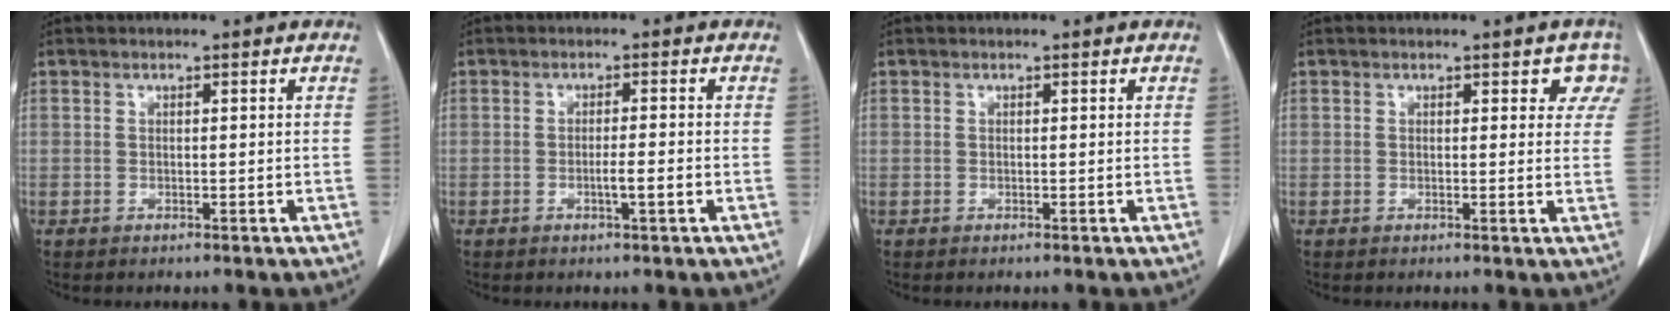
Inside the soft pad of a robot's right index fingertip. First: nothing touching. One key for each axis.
{"total": 2.6, "fx": -0.9, "fy": -0.1, "fz": 2.5, "tx": -0.044, "ty": -0.002, "tz": -0.016}
{"total": 0.0}
{"total": 3.5, "fx": 2.2, "fy": 2.1, "fz": 1.7, "tx": 0.004, "ty": 0.002, "tz": 0.011}